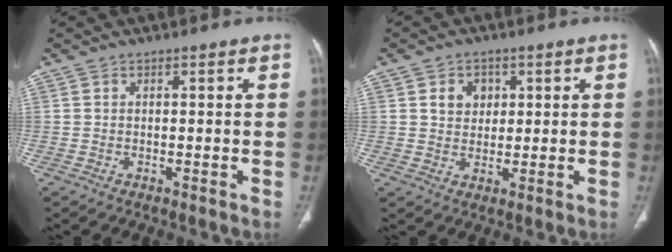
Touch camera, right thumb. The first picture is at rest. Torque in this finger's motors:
{"motor_torque": [0.11, 0.27, 0.17, 0.02, -0.02]}